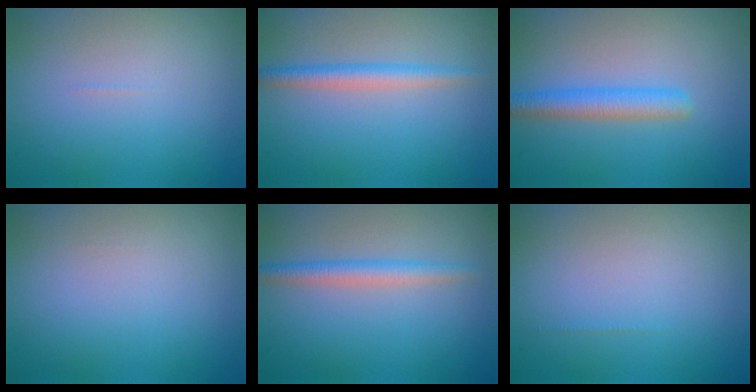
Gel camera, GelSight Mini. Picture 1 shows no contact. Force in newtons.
{"total": 2.2, "press": 2.2, "slide": 0.1}
{"total": 3.0, "press": 3.0, "slide": 0.1}
{"total": 0.0}
{"total": 2.2, "press": 2.2, "slide": 0.0}
{"total": 0.0}